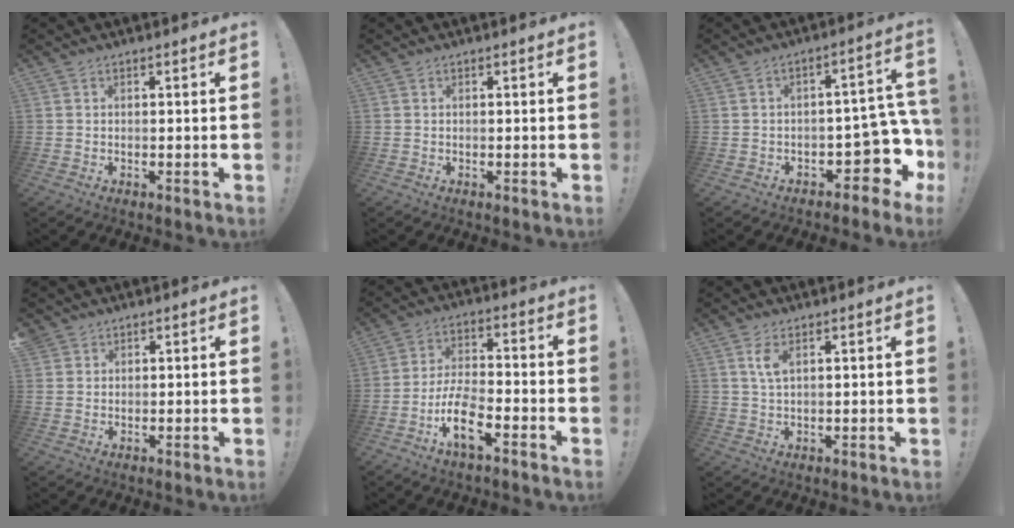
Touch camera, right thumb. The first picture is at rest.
{"total": 0.0}
{"total": 10.2, "force": [-4.0, 5.6, 7.5], "torque": [-0.071, 0.019, -0.058]}
{"total": 2.2, "force": [1.7, 1.3, 0.0], "torque": [0.003, -0.008, 0.031]}
{"total": 11.7, "force": [-6.1, 4.4, 9.0], "torque": [-0.178, 0.021, -0.109]}
{"total": 4.3, "force": [2.0, 1.8, 3.3], "torque": [-0.056, -0.009, 0.033]}